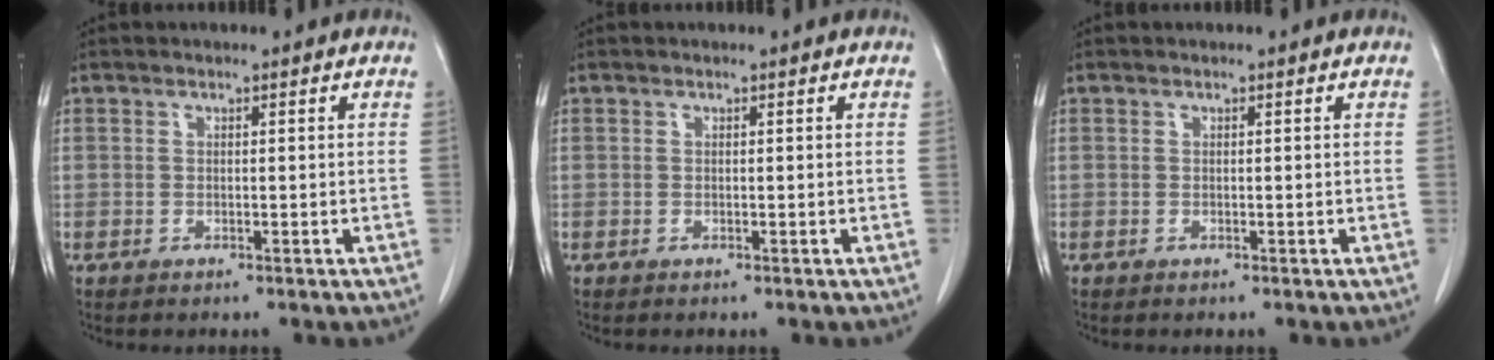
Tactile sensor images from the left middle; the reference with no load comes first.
{"total": 0.0}
{"total": 0.0}